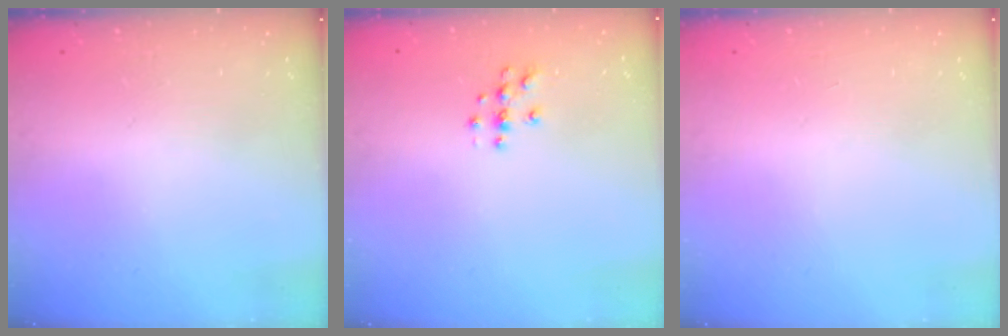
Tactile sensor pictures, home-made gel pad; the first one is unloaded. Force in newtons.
{"total": 3.6, "press": 3.6, "slide": 0.5}
{"total": 0.0}